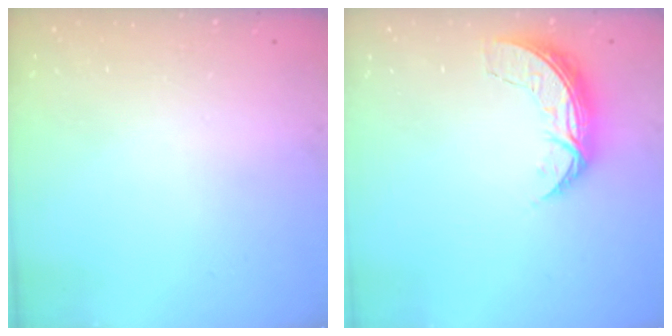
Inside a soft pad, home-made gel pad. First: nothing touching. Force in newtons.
{"total": 7.3, "press": 7.3, "slide": 0.6}